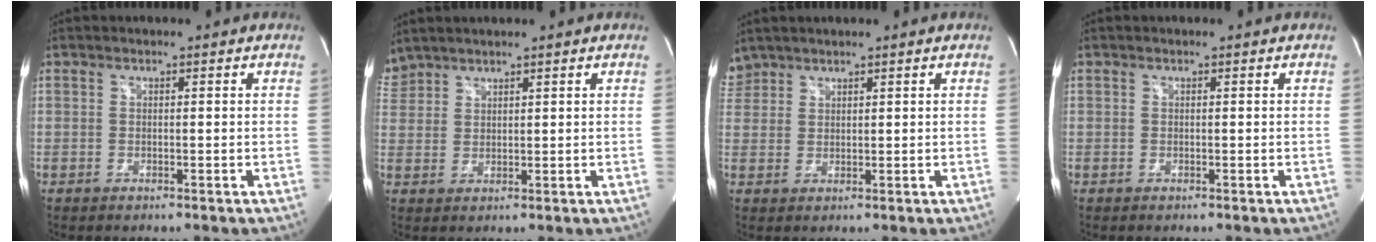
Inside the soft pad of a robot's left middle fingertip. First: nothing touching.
{"total": 3.8, "force": [3.6, 1.1, 0.2], "torque": [-0.018, 0.021, 0.080]}
{"total": 3.2, "force": [2.9, 1.4, -0.1], "torque": [-0.002, 0.016, 0.062]}
{"total": 0.0}